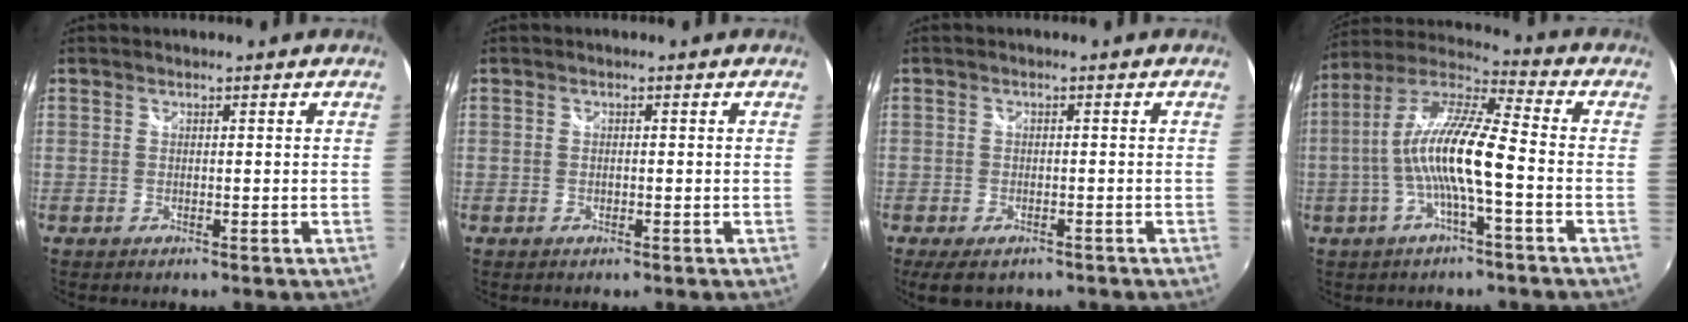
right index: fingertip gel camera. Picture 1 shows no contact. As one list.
[{"total": 0.6, "force": [-0.2, 0.5, 0.3], "torque": [-0.005, -0.001, -0.003]}, {"total": 5.8, "force": [-4.0, 2.8, 3.1], "torque": [-0.073, -0.022, -0.063]}, {"total": 13.3, "force": [-2.8, 1.7, 13.0], "torque": [-0.244, 0.007, -0.054]}]